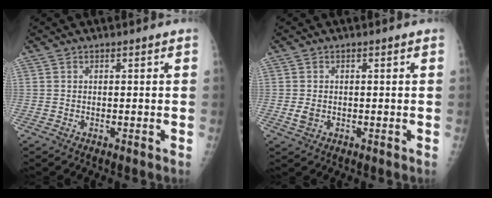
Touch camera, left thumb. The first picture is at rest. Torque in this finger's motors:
{"motor_torque": [-0.32, 0.27, 0.25, 0.06, 0.08]}